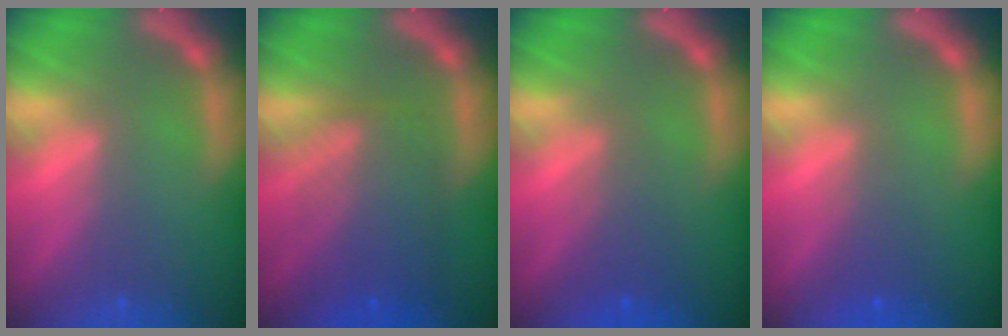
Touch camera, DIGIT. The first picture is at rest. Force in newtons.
{"total": 7.0}
{"total": 2.5}
{"total": 2.0}